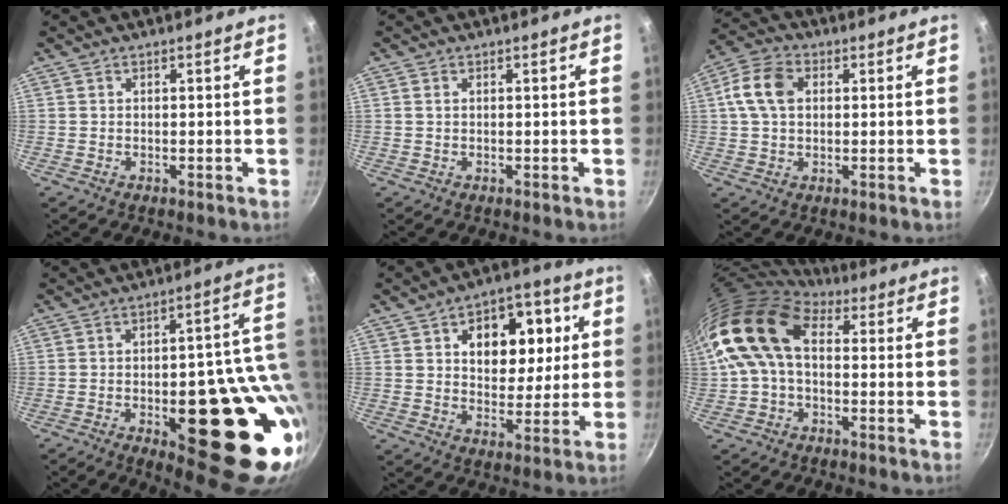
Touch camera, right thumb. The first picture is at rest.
{"total": 0.6, "force": [0.2, 0.4, 0.4], "torque": [-0.009, 0.001, 0.003]}
{"total": 9.0, "force": [1.8, 6.2, 6.2], "torque": [-0.117, 0.017, 0.021]}
{"total": 26.1, "force": [-3.3, 10.5, 23.6], "torque": [-0.244, -0.003, -0.028]}
{"total": 14.9, "force": [4.0, 10.1, 10.2], "torque": [-0.098, -0.005, 0.055]}
{"total": 13.8, "force": [1.7, 9.1, 10.2], "torque": [-0.173, 0.025, 0.015]}